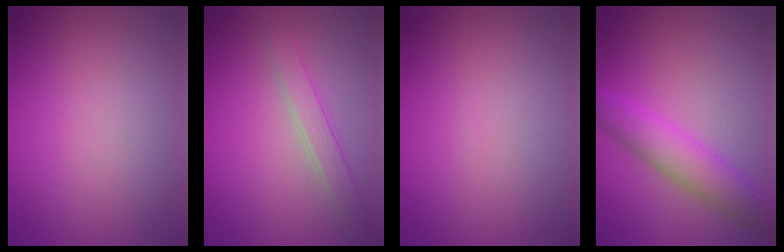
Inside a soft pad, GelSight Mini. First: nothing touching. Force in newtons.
{"total": 2.1, "press": 2.1, "slide": 0.0}
{"total": 0.0}
{"total": 4.4, "press": 4.4, "slide": 0.1}